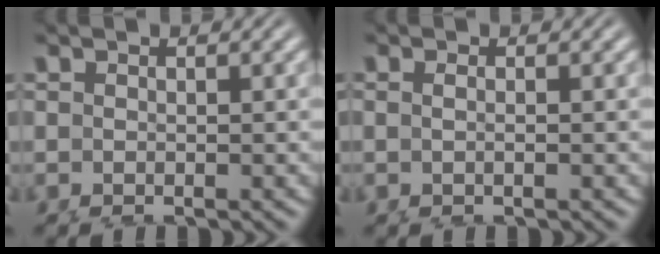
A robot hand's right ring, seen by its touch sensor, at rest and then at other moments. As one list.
[{"total": 1.1, "force": [-0.1, 0.0, 1.1], "torque": [-0.024, 0.001, -0.001]}]